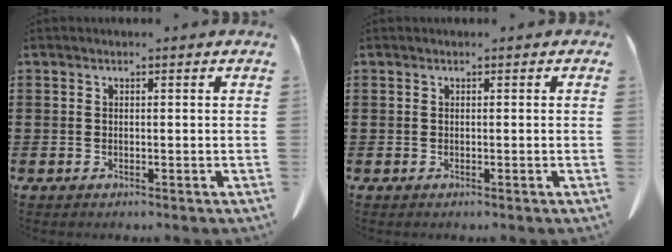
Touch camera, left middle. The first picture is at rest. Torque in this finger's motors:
{"motor_torque": [0.44, -0.50, 0.16, 0.02]}